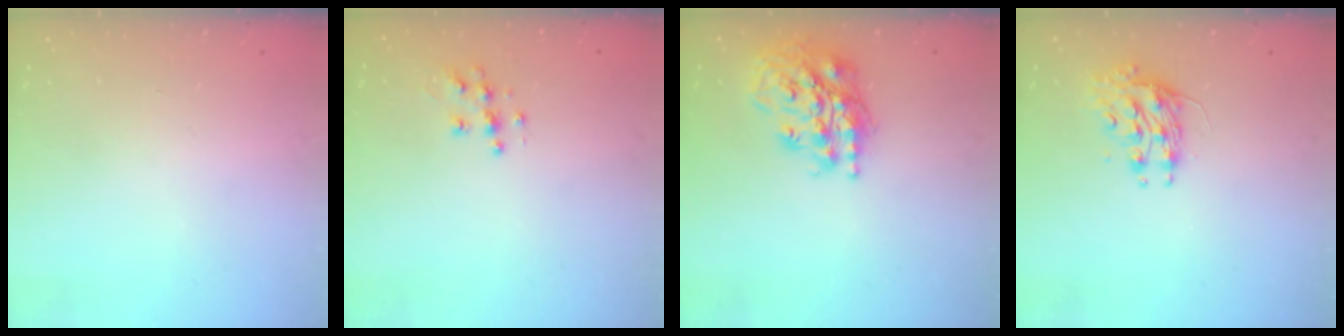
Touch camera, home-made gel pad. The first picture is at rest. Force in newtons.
{"total": 8.0, "press": 8.0, "slide": 0.4}
{"total": 19.9, "press": 19.8, "slide": 2.4}
{"total": 10.4, "press": 10.3, "slide": 0.8}